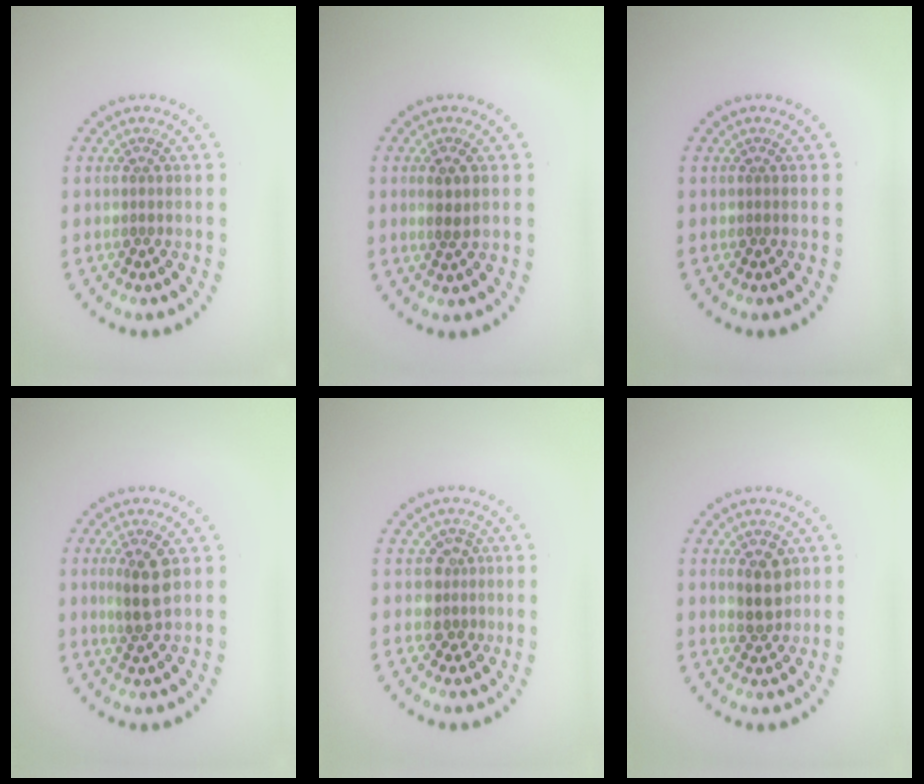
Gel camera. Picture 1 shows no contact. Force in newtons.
{"total": 1.5, "press": 1.3, "slide": 0.7}
{"total": 0.0}
{"total": 3.4, "press": 3.2, "slide": 1.1}
{"total": 2.4, "press": 1.9, "slide": 1.5}
{"total": 2.9, "press": 2.8, "slide": 0.8}